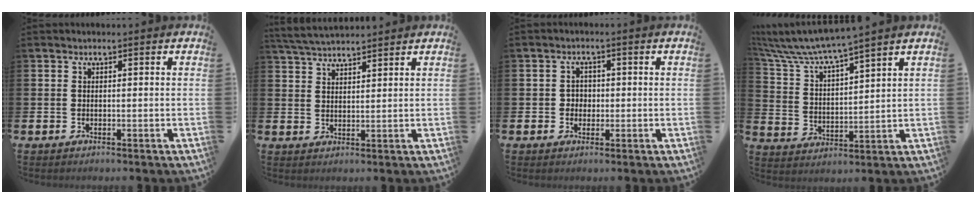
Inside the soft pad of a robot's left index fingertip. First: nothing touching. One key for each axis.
{"total": 3.9, "fx": 3.8, "fy": 0.5, "fz": 0.9, "tx": -0.025, "ty": -0.016, "tz": 0.069}
{"total": 2.0, "fx": 0.0, "fy": 2.0, "fz": 0.6, "tx": -0.009, "ty": 0.005, "tz": -0.006}
{"total": 5.9, "fx": 5.5, "fy": 0.2, "fz": 2.1, "tx": -0.071, "ty": -0.040, "tz": 0.090}